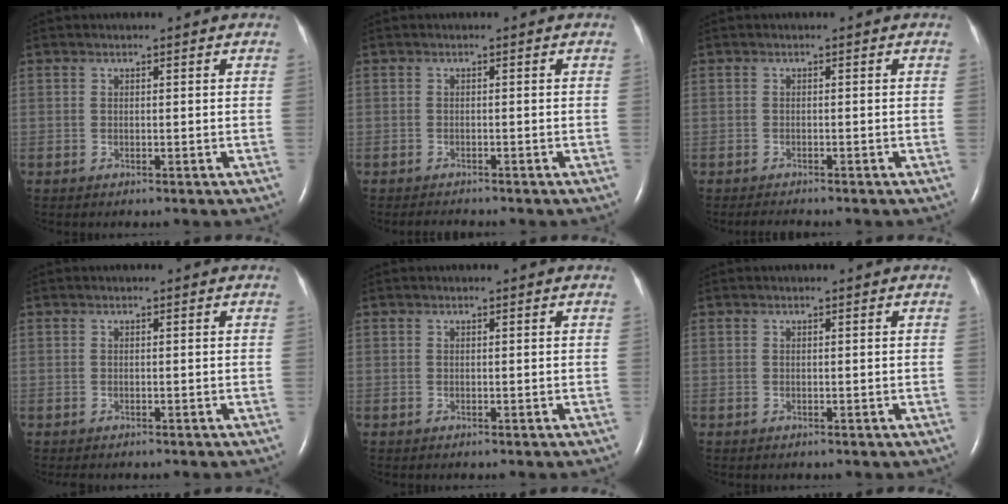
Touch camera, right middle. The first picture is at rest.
{"total": 2.0, "force": [-1.9, 0.2, 0.6], "torque": [-0.015, -0.007, -0.022]}
{"total": 1.9, "force": [-1.8, 0.0, 0.6], "torque": [-0.015, -0.007, -0.024]}
{"total": 1.0, "force": [-0.9, 0.3, 0.4], "torque": [-0.009, -0.003, -0.008]}
{"total": 0.0}
{"total": 0.0}